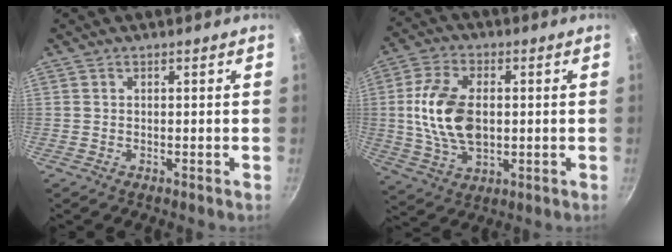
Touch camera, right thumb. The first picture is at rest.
{"total": 13.6, "force": [0.5, 8.3, 10.8], "torque": [-0.195, 0.004, 0.011]}